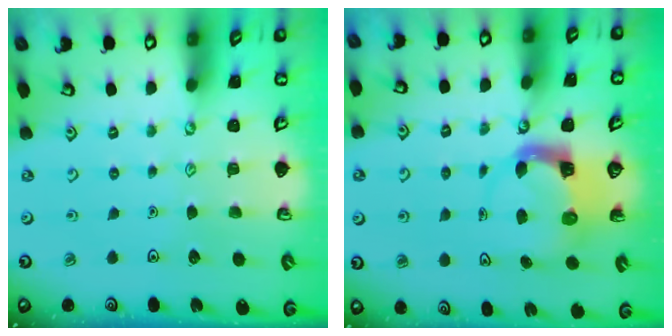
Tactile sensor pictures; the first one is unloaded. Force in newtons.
{"total": 3.9, "press": 3.8, "slide": 0.6}